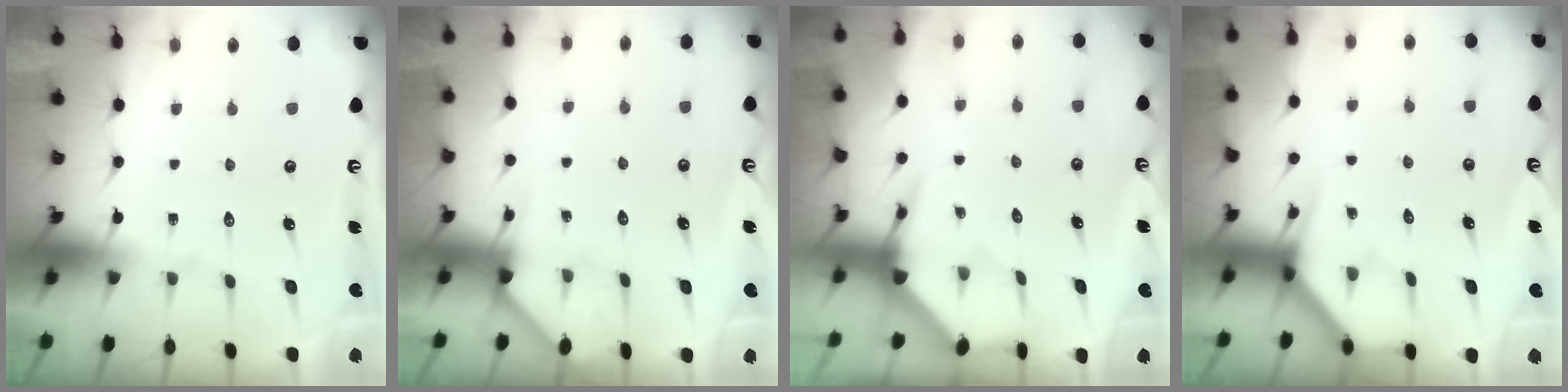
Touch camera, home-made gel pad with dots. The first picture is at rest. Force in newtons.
{"total": 3.5, "press": 3.5, "slide": 0.3}
{"total": 3.9, "press": 3.9, "slide": 0.5}
{"total": 3.9, "press": 3.9, "slide": 0.3}